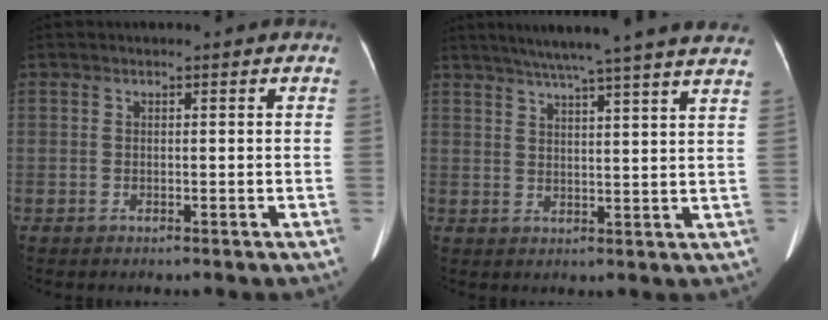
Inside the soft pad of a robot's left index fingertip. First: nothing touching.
{"total": 20.5, "force": [17.7, -0.7, 10.4], "torque": [-0.164, -0.001, 0.223]}